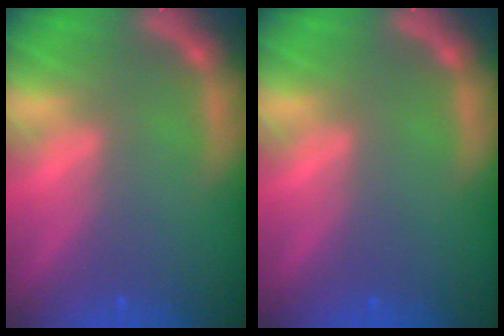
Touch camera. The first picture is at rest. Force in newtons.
{"total": 0.0}